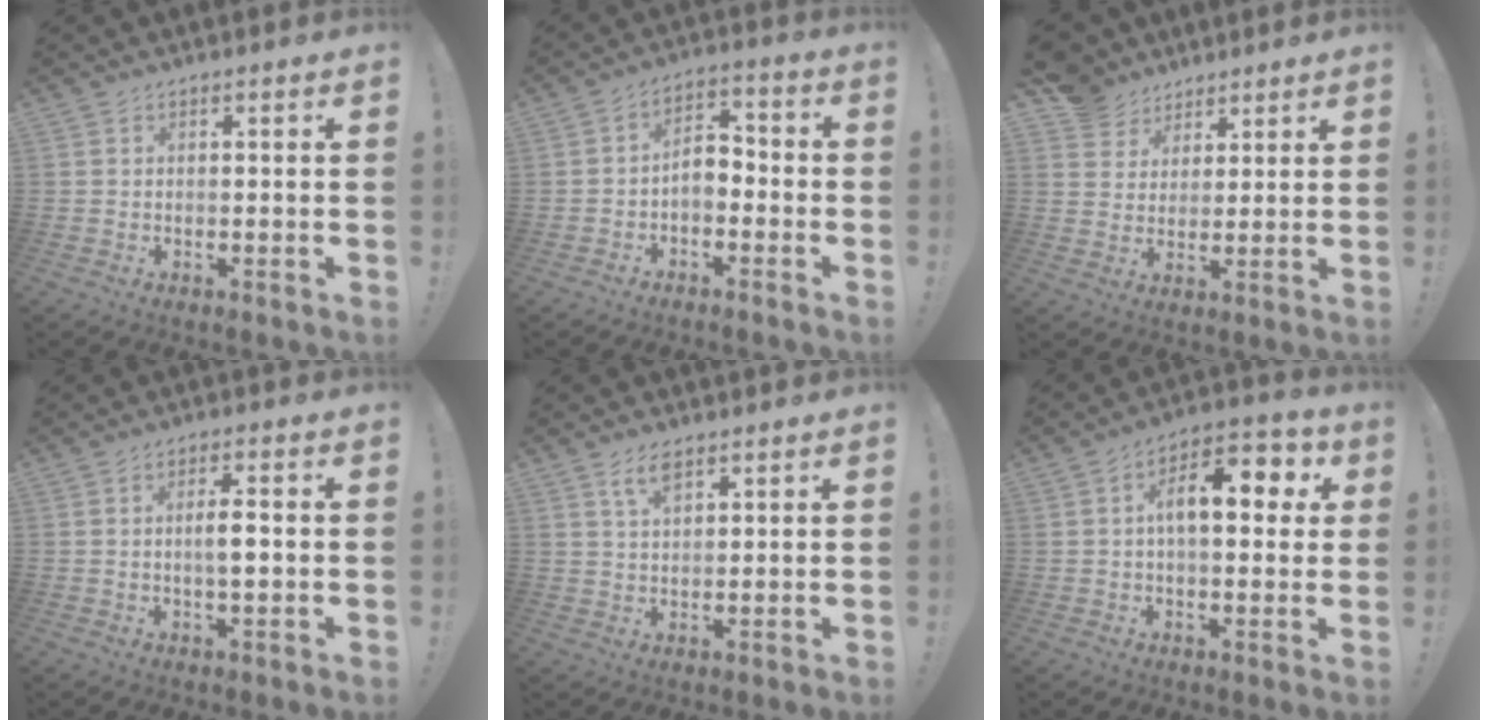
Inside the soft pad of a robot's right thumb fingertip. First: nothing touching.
{"total": 6.0, "force": [-2.3, 4.2, 3.6], "torque": [-0.059, 0.013, -0.040]}
{"total": 7.9, "force": [5.3, 5.8, 0.4], "torque": [-0.014, -0.040, 0.108]}
{"total": 4.1, "force": [-0.4, 1.0, 4.0], "torque": [-0.055, -0.002, -0.012]}
{"total": 4.9, "force": [3.2, 2.0, 3.2], "torque": [-0.055, -0.011, 0.056]}
{"total": 13.0, "force": [2.6, 6.2, 11.2], "torque": [-0.149, 0.003, 0.038]}